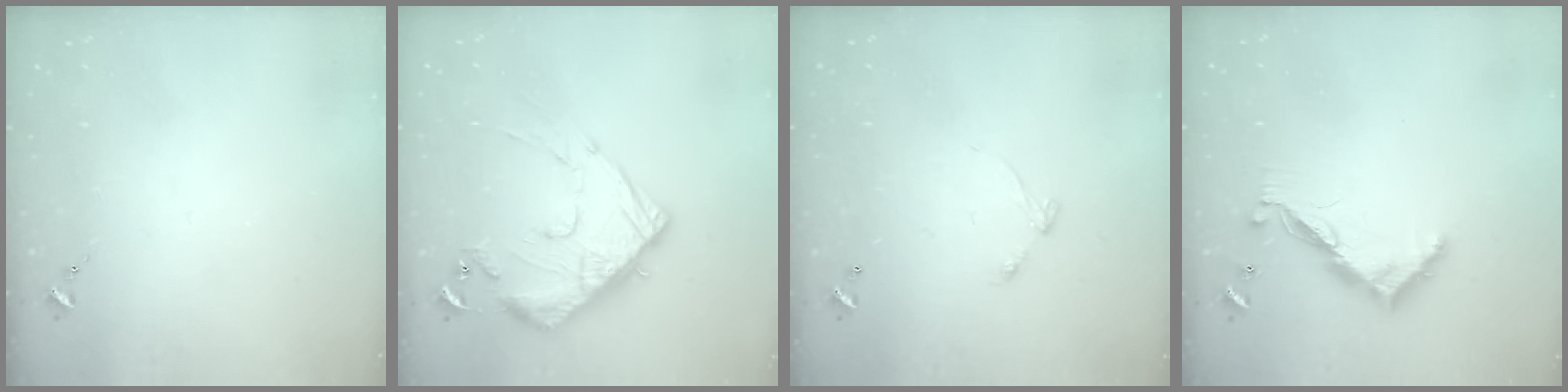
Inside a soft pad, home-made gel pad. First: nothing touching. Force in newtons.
{"total": 16.6, "press": 16.6, "slide": 1.4}
{"total": 5.6, "press": 5.6, "slide": 0.5}
{"total": 9.9, "press": 9.9, "slide": 0.2}